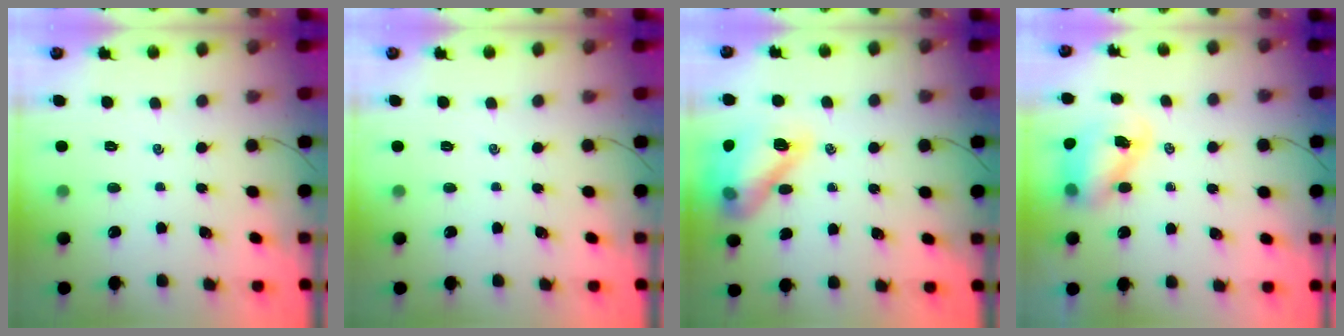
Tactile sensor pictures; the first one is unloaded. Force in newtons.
{"total": 0.0}
{"total": 15.0, "press": 14.9, "slide": 1.3}
{"total": 8.2, "press": 8.0, "slide": 1.6}